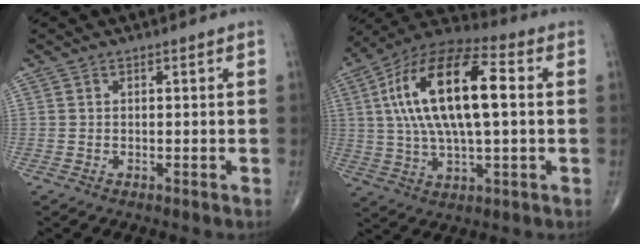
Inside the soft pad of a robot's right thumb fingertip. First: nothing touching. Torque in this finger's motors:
{"motor_torque": [-0.59, 3.00, 2.25, 0.52, 0.77]}